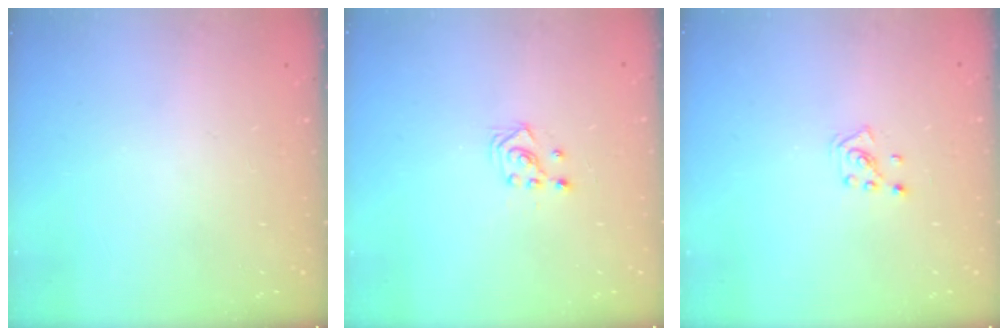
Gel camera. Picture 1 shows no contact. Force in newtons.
{"total": 2.9, "press": 2.7, "slide": 1.0}
{"total": 2.6, "press": 2.6, "slide": 0.5}